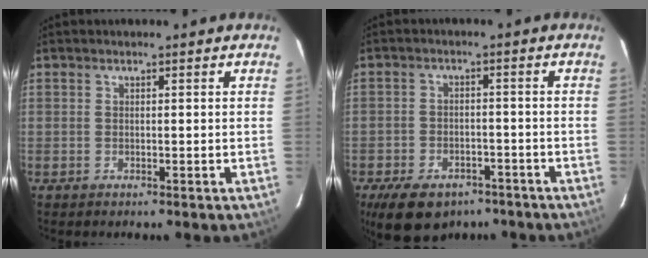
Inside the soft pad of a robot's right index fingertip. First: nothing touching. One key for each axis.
{"total": 13.5, "fx": -9.0, "fy": 7.9, "fz": 6.3, "tx": -0.149, "ty": 0.002, "tz": -0.125}